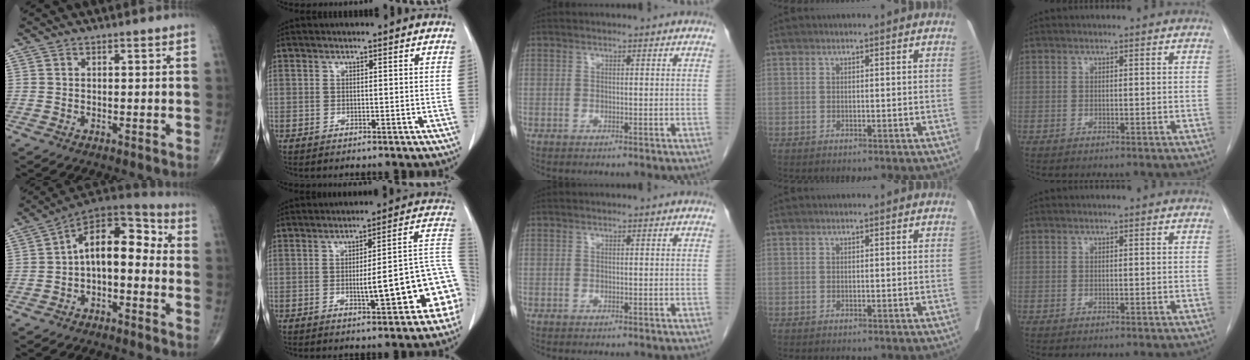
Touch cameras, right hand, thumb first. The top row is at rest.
{"thumb": {"total": 12.6, "force": [-0.8, 7.0, 10.4], "torque": [-0.128, 0.053, -0.030]}, "index": {"total": 13.6, "force": [-3.9, 1.9, 12.9], "torque": [-0.127, 0.035, -0.045]}}